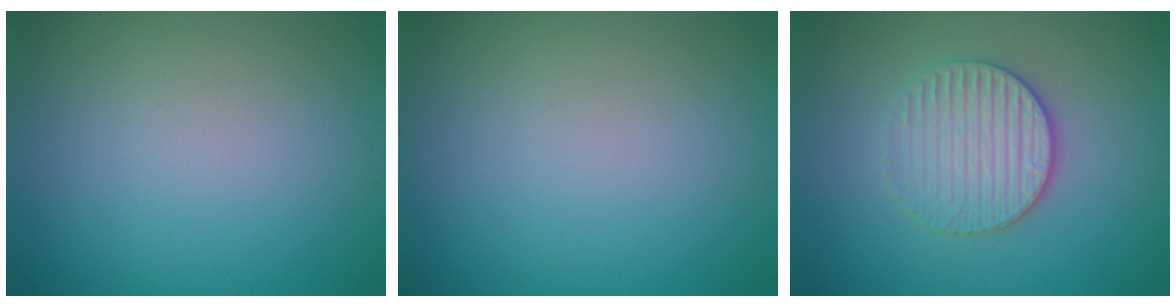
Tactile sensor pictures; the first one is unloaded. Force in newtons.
{"total": 0.0}
{"total": 3.2, "press": 2.9, "slide": 1.4}